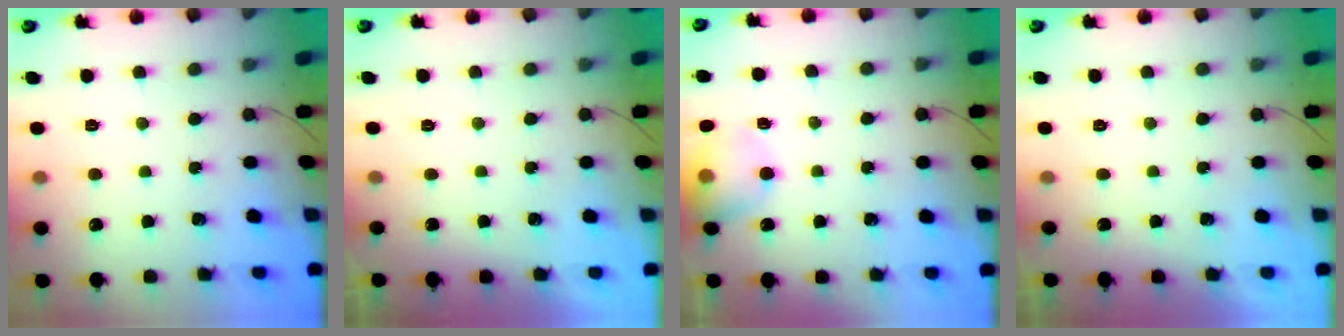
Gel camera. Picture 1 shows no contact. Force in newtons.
{"total": 0.0}
{"total": 11.8, "press": 11.6, "slide": 1.8}
{"total": 0.0}